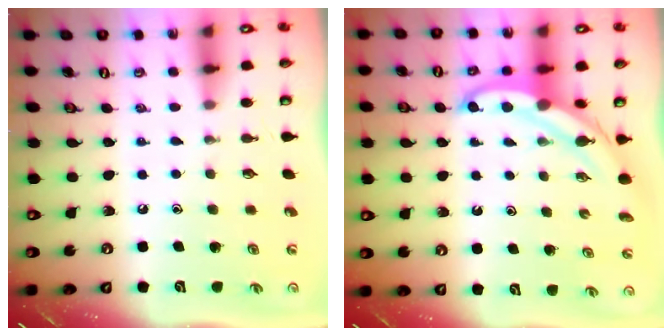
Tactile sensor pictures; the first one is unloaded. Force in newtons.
{"total": 5.6, "press": 5.6, "slide": 0.2}